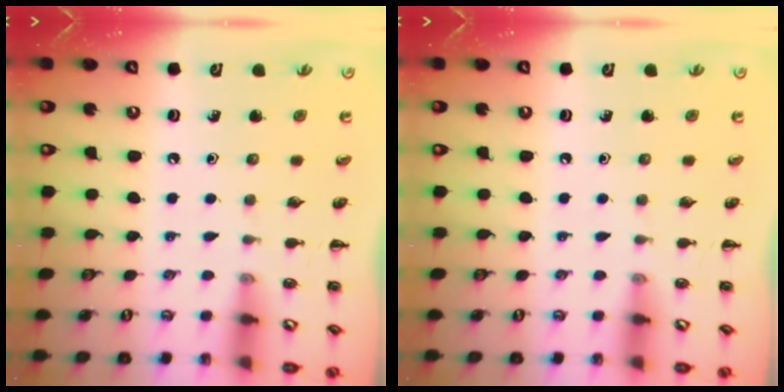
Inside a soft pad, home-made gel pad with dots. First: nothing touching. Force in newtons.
{"total": 0.0}